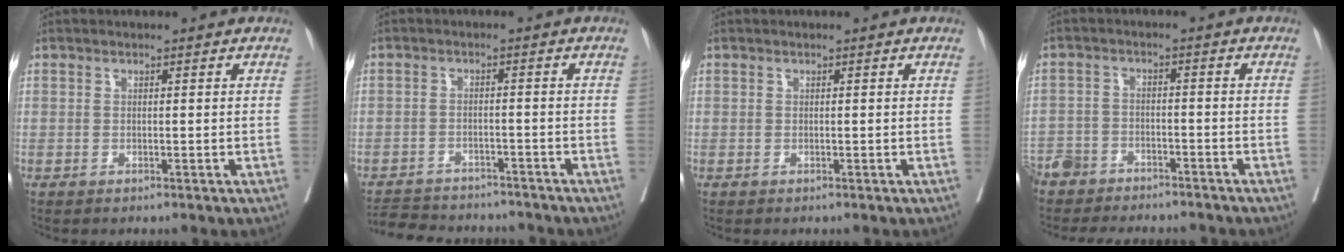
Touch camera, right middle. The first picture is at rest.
{"total": 10.7, "force": [-10.0, 2.9, 2.7], "torque": [-0.051, 0.006, -0.137]}
{"total": 0.0}
{"total": 10.3, "force": [-9.4, 3.5, 2.6], "torque": [-0.048, 0.002, -0.140]}